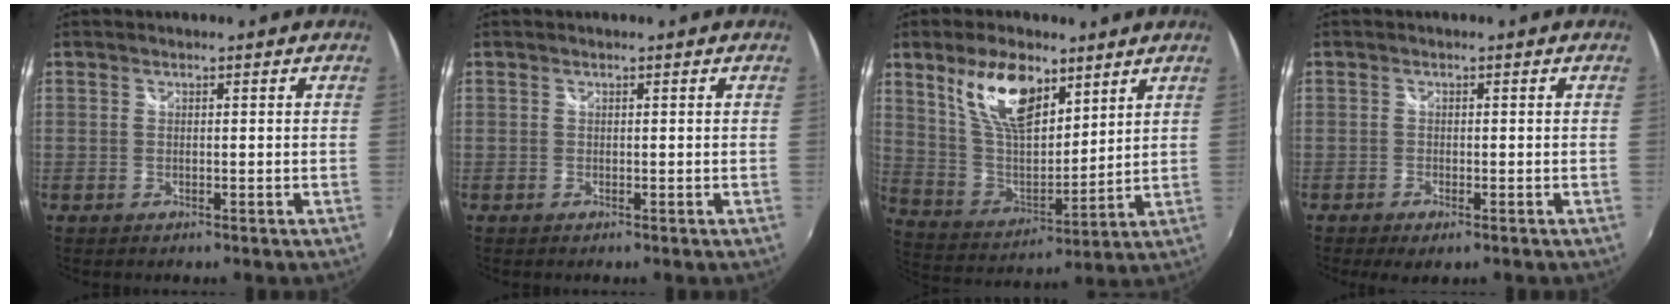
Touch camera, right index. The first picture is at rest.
{"total": 0.0}
{"total": 15.4, "force": [8.9, 7.2, 10.4], "torque": [-0.195, 0.007, 0.177]}
{"total": 2.7, "force": [-1.8, 1.0, 1.8], "torque": [-0.039, -0.011, -0.029]}